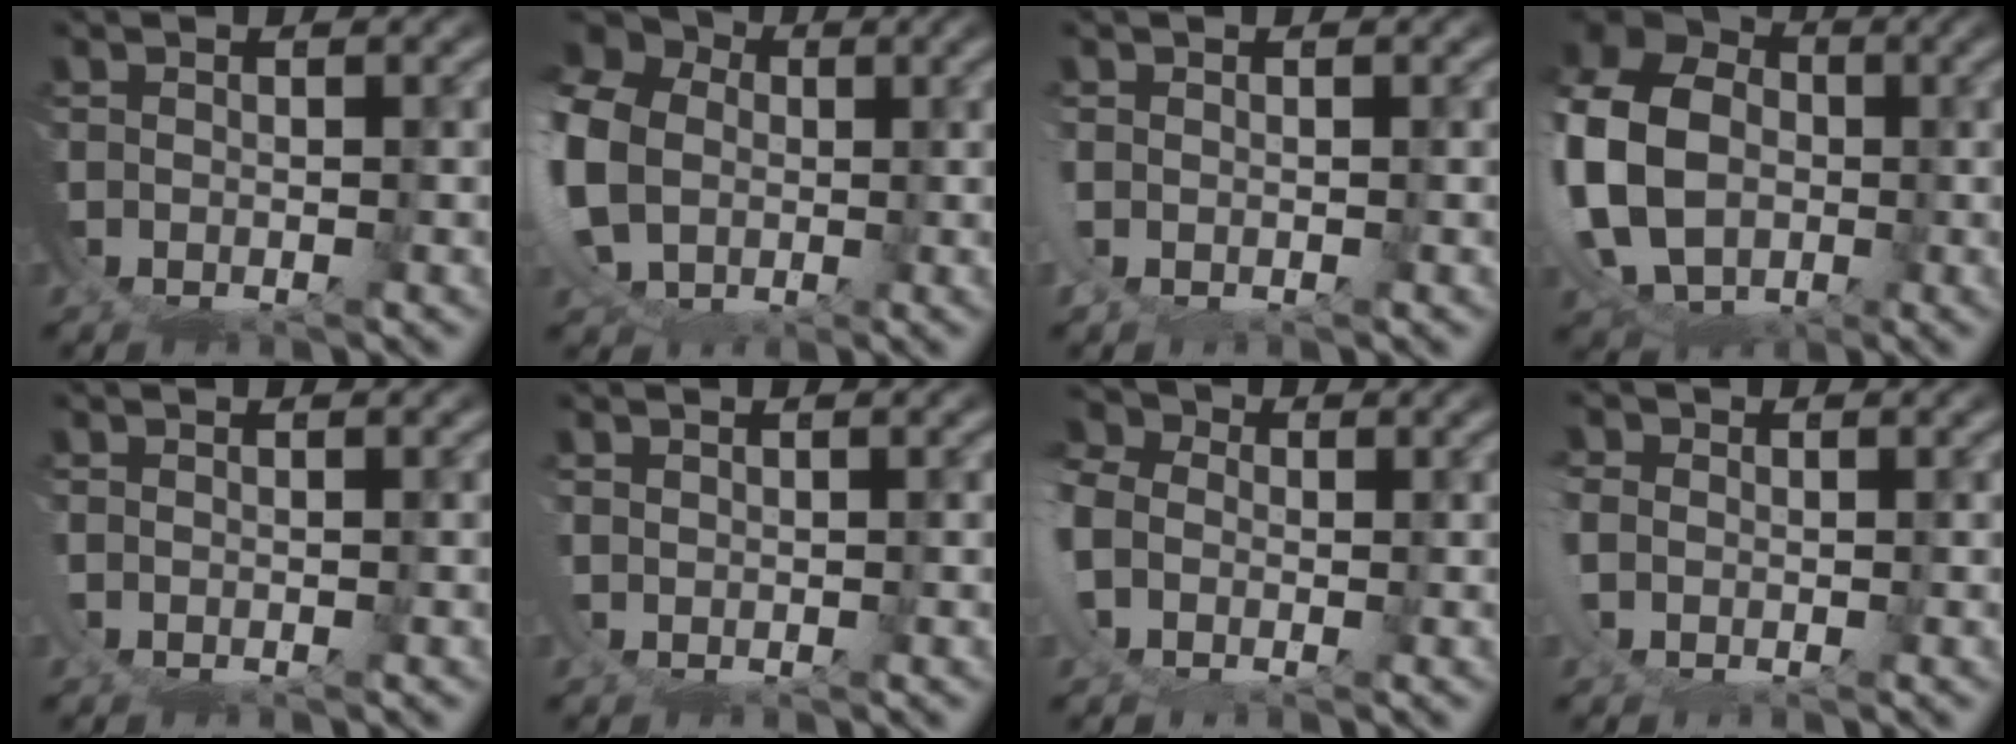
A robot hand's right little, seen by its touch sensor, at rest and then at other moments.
{"total": 10.4, "force": [3.9, 8.6, 4.2], "torque": [-0.102, 0.007, 0.048]}
{"total": 1.1, "force": [1.0, -0.6, -0.3], "torque": [-0.003, 0.005, 0.012]}
{"total": 12.2, "force": [2.6, 10.3, 6.1], "torque": [-0.153, -0.024, 0.046]}
{"total": 0.5, "force": [0.4, -0.1, -0.3], "torque": [0.005, 0.001, 0.005]}
{"total": 1.9, "force": [1.2, -0.8, -1.2], "torque": [0.021, 0.004, 0.019]}
{"total": 4.8, "force": [2.4, 3.9, 1.6], "torque": [-0.034, 0.018, 0.018]}
{"total": 1.7, "force": [1.4, -0.1, -1.0], "torque": [0.005, 0.008, 0.016]}